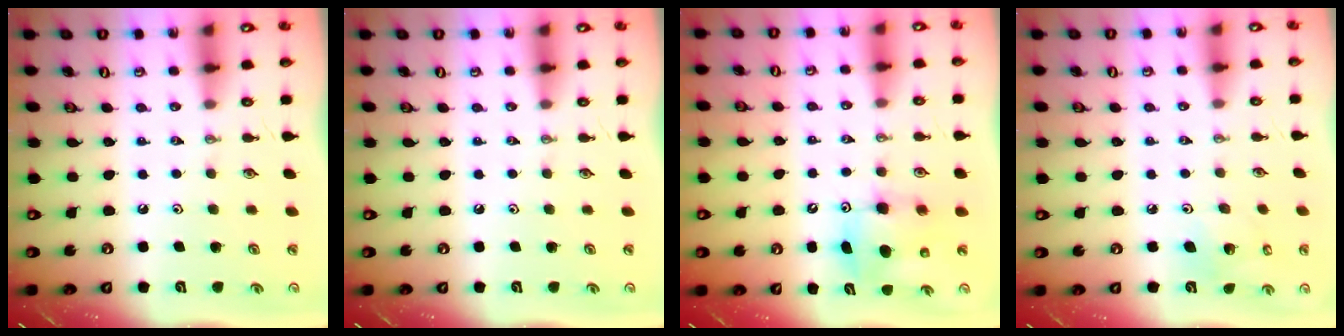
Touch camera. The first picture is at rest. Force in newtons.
{"total": 0.0}
{"total": 7.4, "press": 7.4, "slide": 0.6}
{"total": 6.0, "press": 5.5, "slide": 2.4}